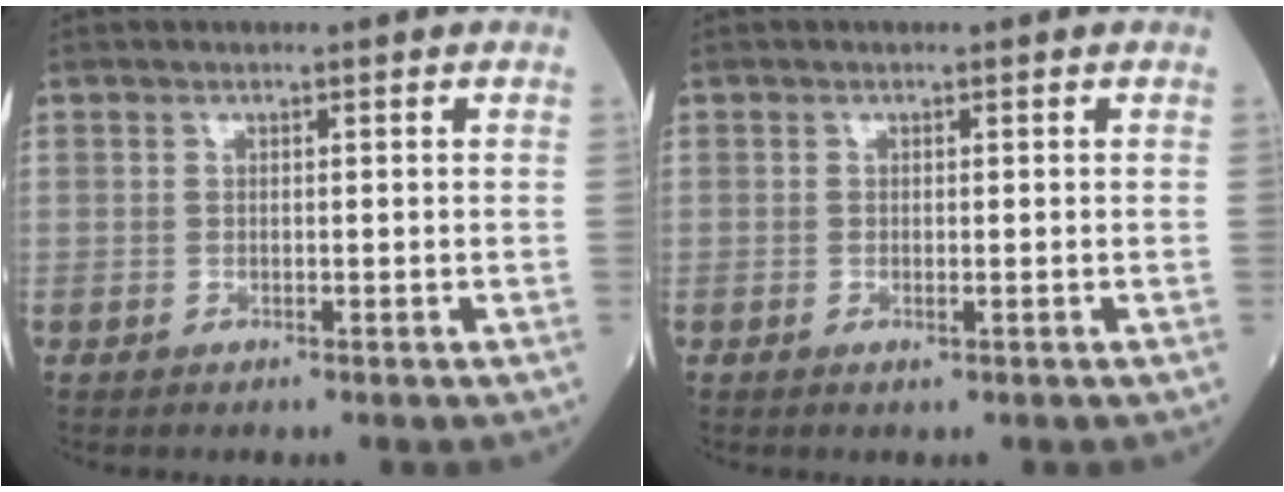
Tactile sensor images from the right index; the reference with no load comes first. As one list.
[{"total": 0.6, "force": [-0.1, 0.1, 0.6], "torque": [-0.013, -0.003, 0.002]}]